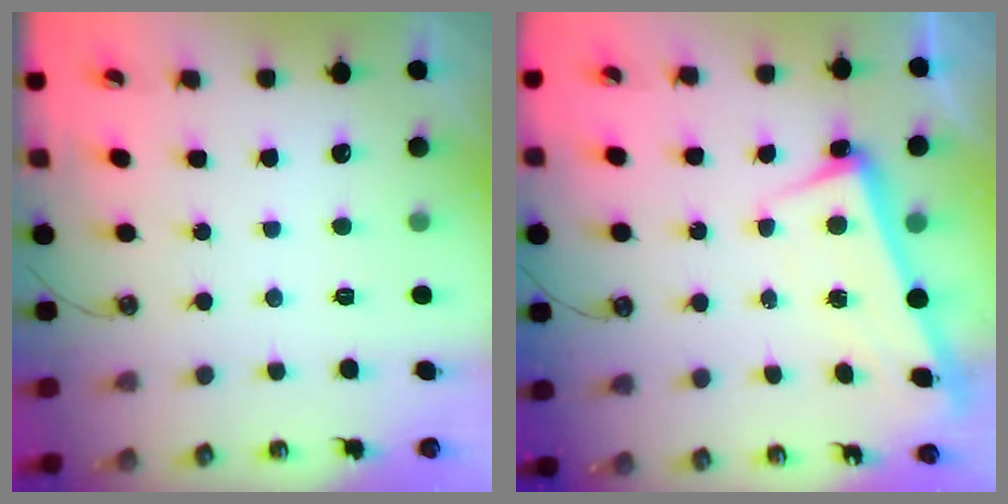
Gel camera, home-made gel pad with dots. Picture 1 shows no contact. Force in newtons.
{"total": 2.3, "press": 2.1, "slide": 0.9}